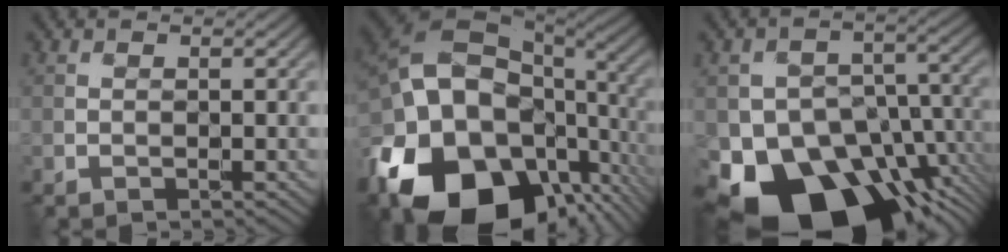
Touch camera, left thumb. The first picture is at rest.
{"total": 22.6, "force": [-6.6, 16.0, 14.5], "torque": [-0.312, -0.041, -0.087]}
{"total": 19.0, "force": [-10.6, 12.2, 9.9], "torque": [-0.172, -0.040, -0.149]}